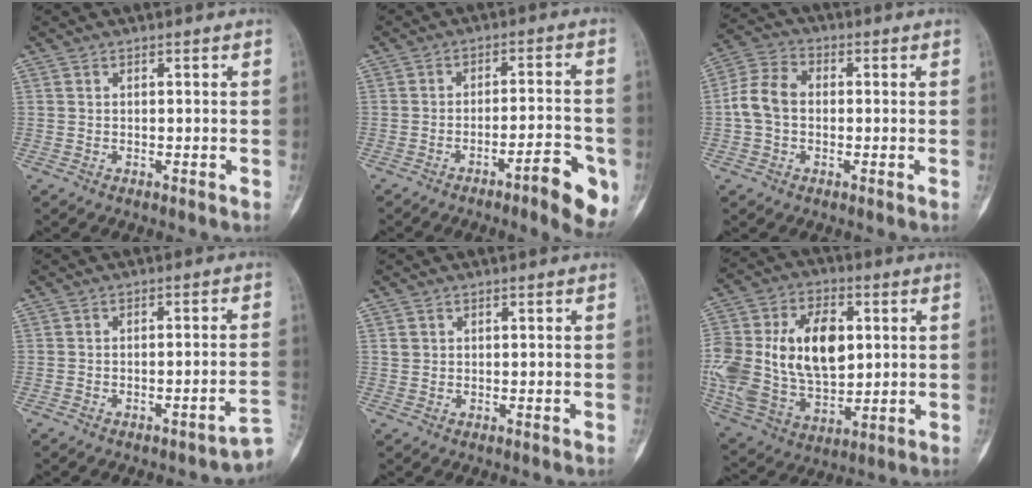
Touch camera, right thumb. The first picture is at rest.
{"total": 13.2, "force": [-6.3, 3.1, 11.2], "torque": [-0.132, 0.030, -0.088]}
{"total": 7.8, "force": [-0.4, 5.8, 5.1], "torque": [-0.092, 0.025, -0.018]}
{"total": 5.0, "force": [-3.3, 2.1, 3.2], "torque": [-0.014, 0.041, -0.038]}
{"total": 1.2, "force": [0.4, 1.1, 0.3], "torque": [0.005, 0.002, 0.006]}
{"total": 26.6, "force": [3.3, 17.4, 19.8], "torque": [-0.405, 0.009, 0.074]}